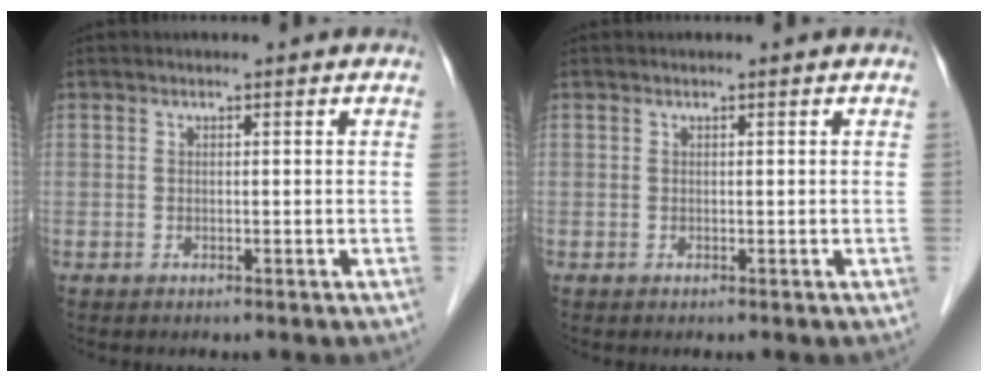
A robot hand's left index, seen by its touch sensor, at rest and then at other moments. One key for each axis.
{"total": 0.0}